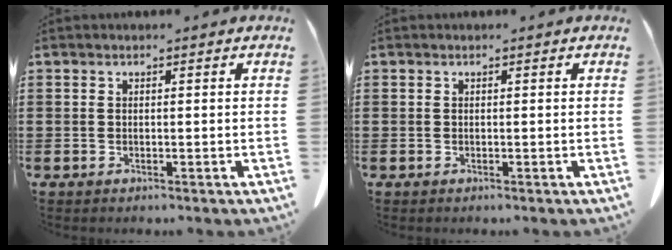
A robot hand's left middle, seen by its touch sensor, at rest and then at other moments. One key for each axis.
{"total": 0.0}